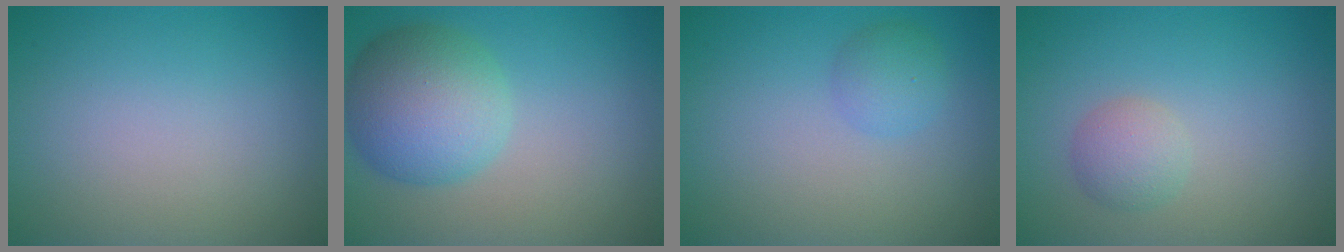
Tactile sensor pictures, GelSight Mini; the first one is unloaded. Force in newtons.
{"total": 6.9, "press": 6.9, "slide": 0.2}
{"total": 1.8, "press": 1.8, "slide": 0.1}
{"total": 2.0, "press": 2.0, "slide": 0.0}